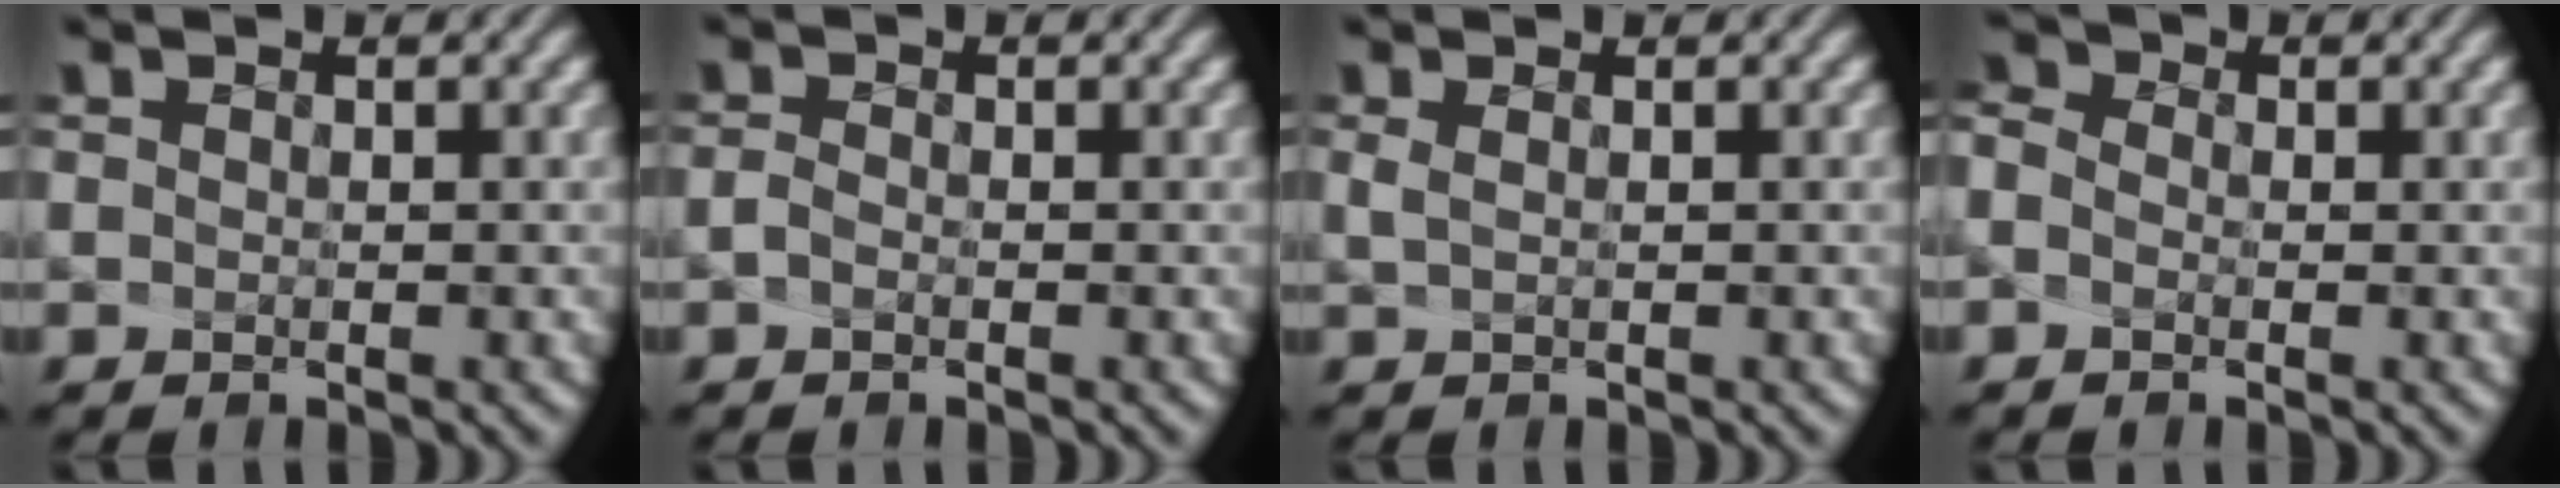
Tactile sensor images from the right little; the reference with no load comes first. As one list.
[{"total": 1.0, "force": [-1.0, -0.2, 0.1], "torque": [-0.010, -0.011, -0.004]}, {"total": 0.7, "force": [0.2, 0.4, 0.6], "torque": [-0.024, -0.002, 0.014]}, {"total": 2.2, "force": [-0.8, 1.7, 1.3], "torque": [-0.044, 0.003, -0.003]}]